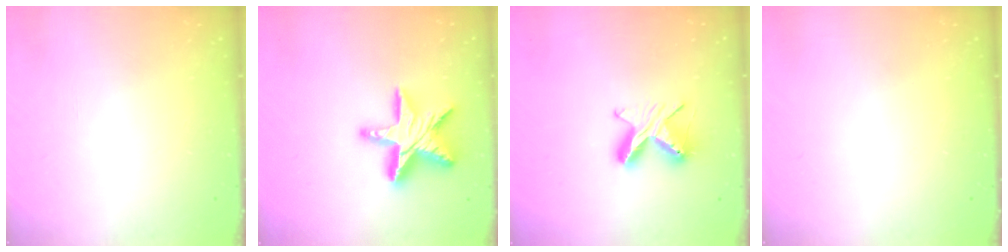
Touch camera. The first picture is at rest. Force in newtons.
{"total": 18.1, "press": 18.1, "slide": 1.4}
{"total": 8.1, "press": 8.1, "slide": 0.6}
{"total": 0.0}